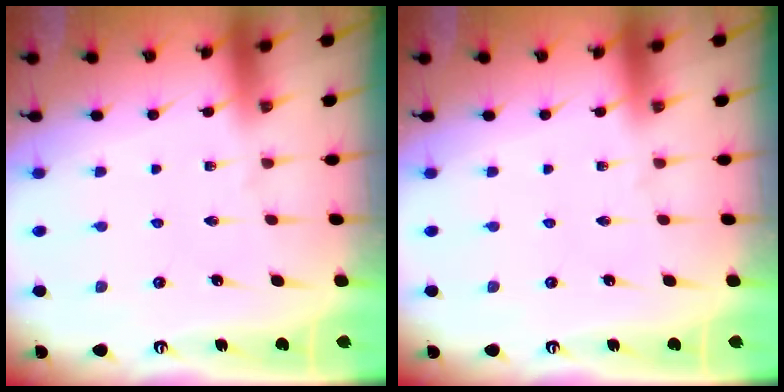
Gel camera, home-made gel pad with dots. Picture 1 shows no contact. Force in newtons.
{"total": 0.0}